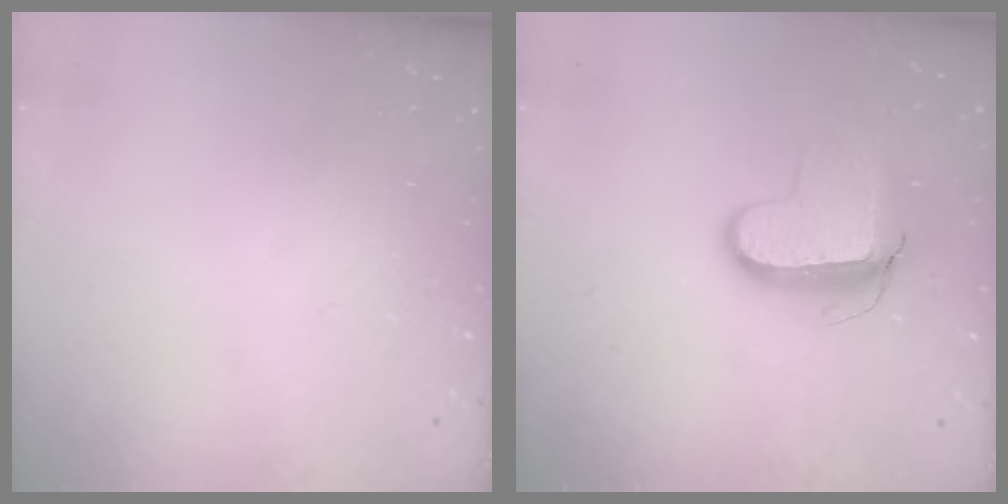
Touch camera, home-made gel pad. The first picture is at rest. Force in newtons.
{"total": 9.9, "press": 9.9, "slide": 0.9}